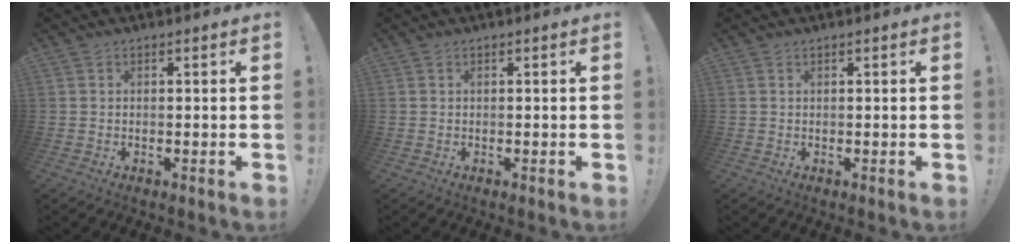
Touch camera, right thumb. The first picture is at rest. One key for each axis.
{"total": 0.0}
{"total": 0.0}